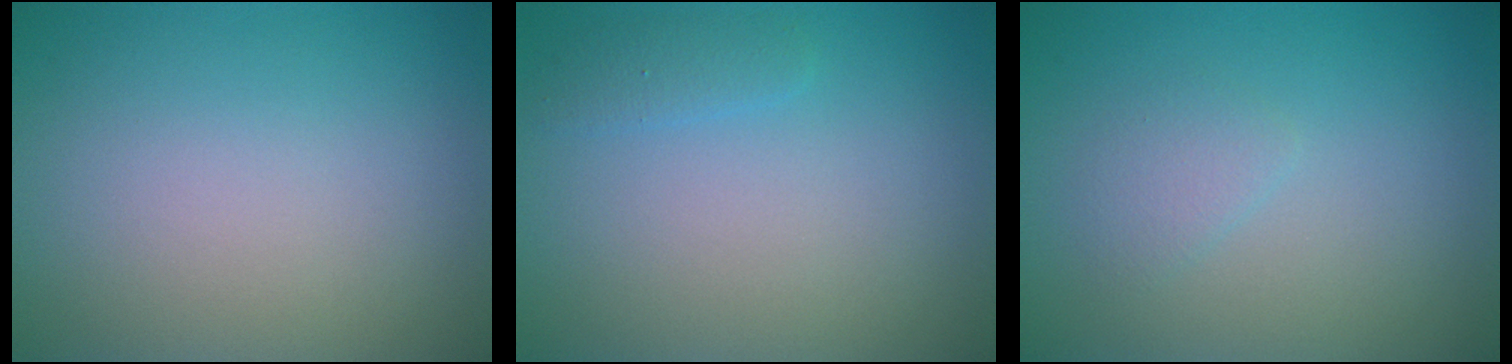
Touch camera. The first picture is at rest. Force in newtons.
{"total": 1.1, "press": 1.1, "slide": 0.1}
{"total": 1.3, "press": 1.3, "slide": 0.1}